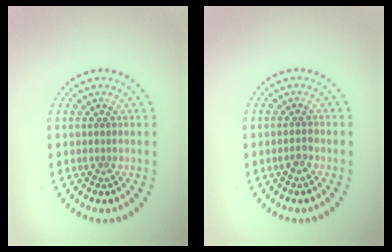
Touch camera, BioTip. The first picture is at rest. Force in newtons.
{"total": 0.7, "press": 0.7, "slide": 0.2}